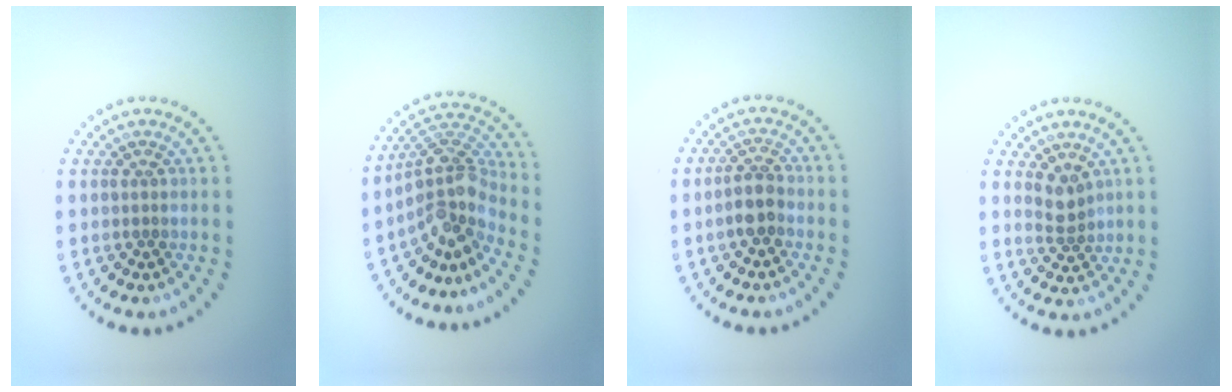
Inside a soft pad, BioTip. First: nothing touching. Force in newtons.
{"total": 4.6, "press": 3.2, "slide": 3.3}
{"total": 2.3, "press": 2.0, "slide": 1.0}
{"total": 1.9, "press": 1.5, "slide": 1.1}